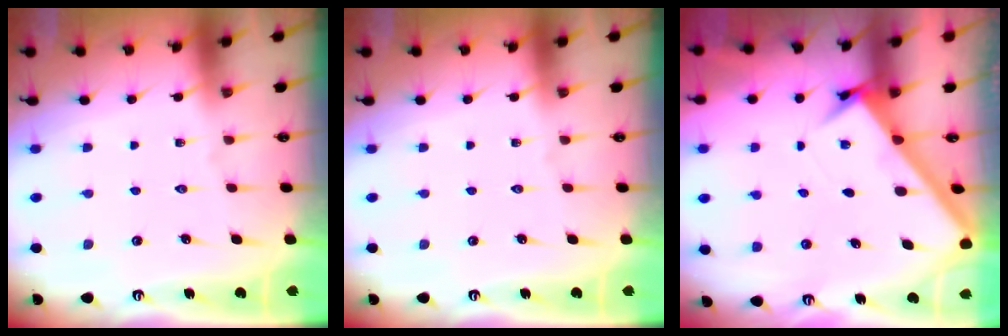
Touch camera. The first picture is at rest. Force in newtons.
{"total": 0.0}
{"total": 2.7, "press": 2.7, "slide": 0.3}